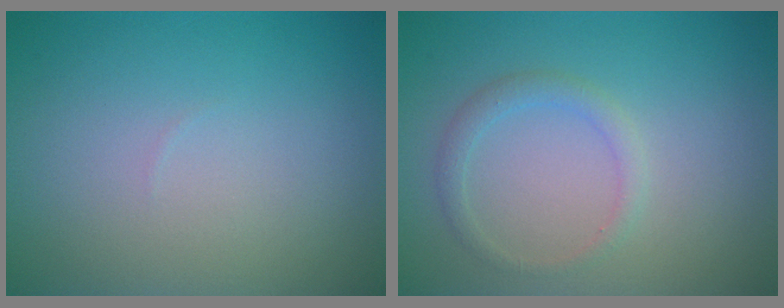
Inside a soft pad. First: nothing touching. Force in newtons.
{"total": 1.5, "press": 1.5, "slide": 0.1}